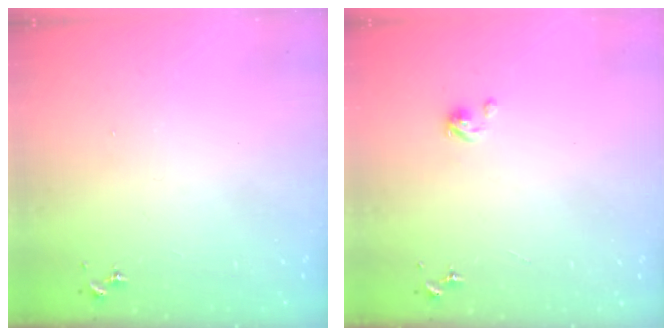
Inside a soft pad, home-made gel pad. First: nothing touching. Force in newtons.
{"total": 2.9, "press": 2.9, "slide": 0.2}